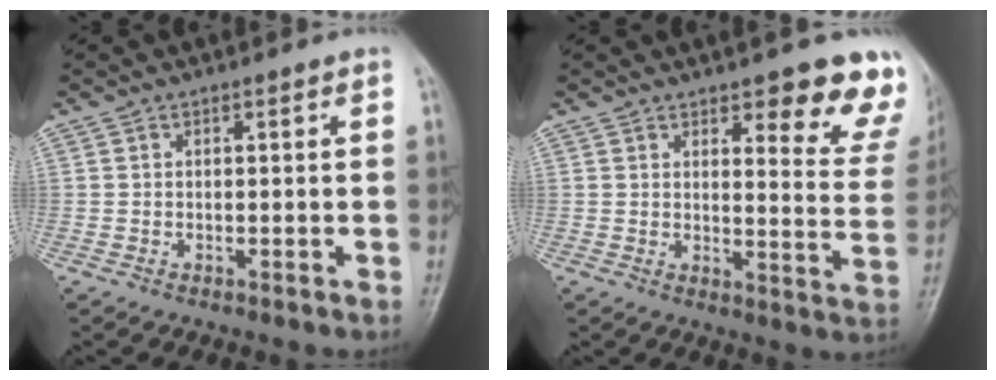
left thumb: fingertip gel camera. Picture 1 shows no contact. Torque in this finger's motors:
{"motor_torque": [0.40, 0.23, 0.40, -0.13, 0.09]}